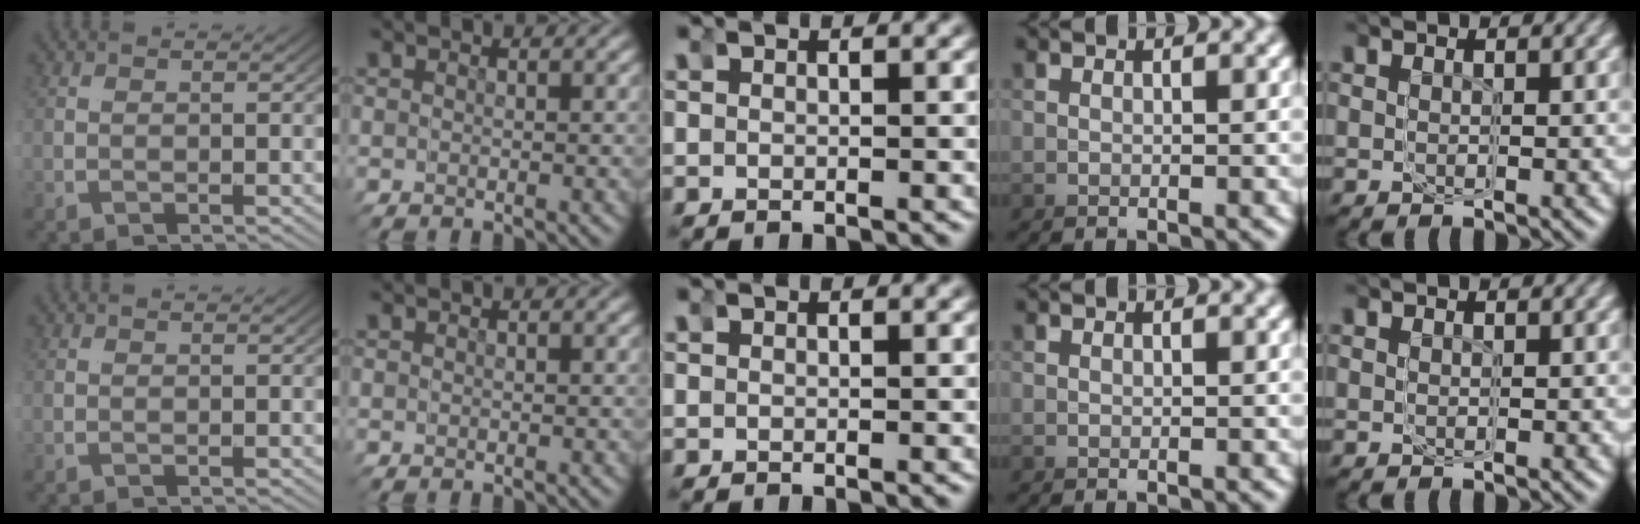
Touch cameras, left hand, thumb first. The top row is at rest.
{}